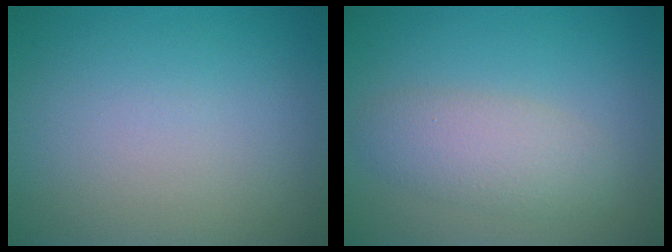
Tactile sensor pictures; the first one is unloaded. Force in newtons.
{"total": 3.5, "press": 3.5, "slide": 0.1}